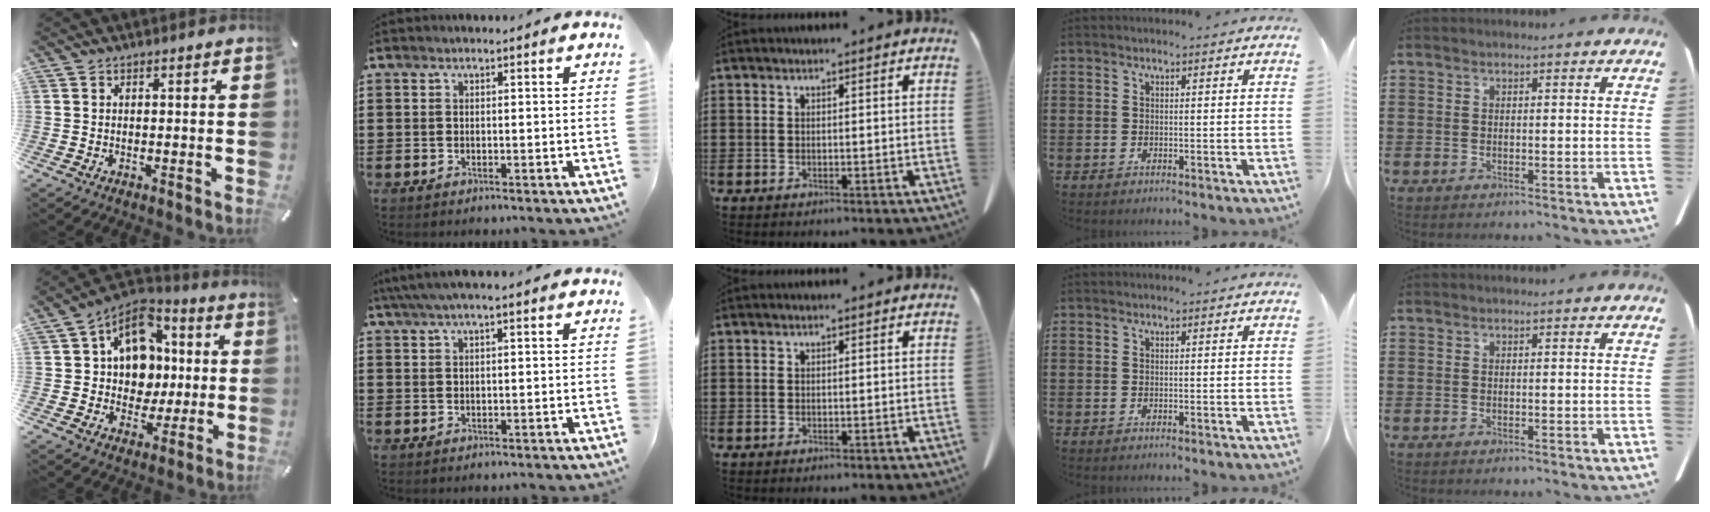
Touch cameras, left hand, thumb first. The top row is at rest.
{"thumb": {"total": 13.9, "force": [2.8, 11.9, 6.6], "torque": [-0.108, -0.017, 0.057]}, "index": {"total": 3.6, "force": [2.5, 0.5, 2.5], "torque": [-0.053, 0.002, 0.045]}}